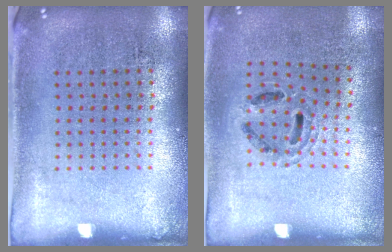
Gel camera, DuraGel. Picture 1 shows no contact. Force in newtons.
{"total": 0.8, "press": 0.8, "slide": 0.2}